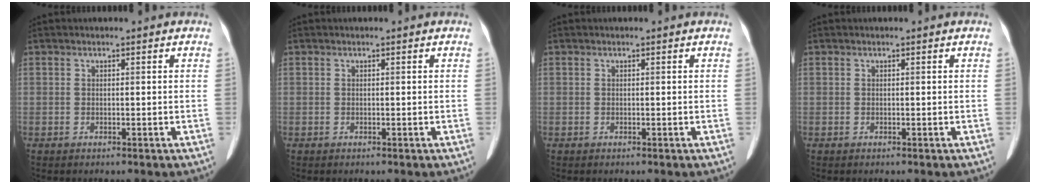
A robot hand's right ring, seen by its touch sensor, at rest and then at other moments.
{"total": 0.0}
{"total": 0.0}
{"total": 0.0}